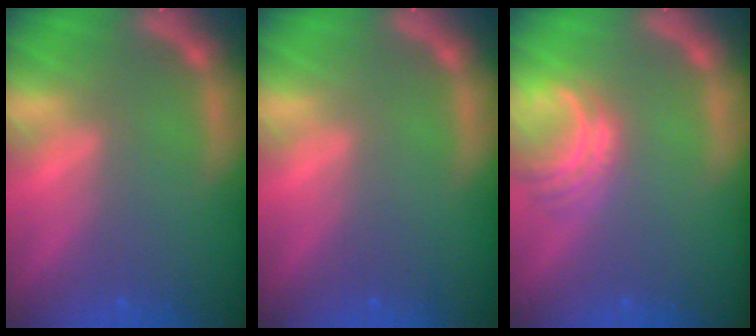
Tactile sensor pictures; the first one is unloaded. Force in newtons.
{"total": 0.0}
{"total": 3.4}